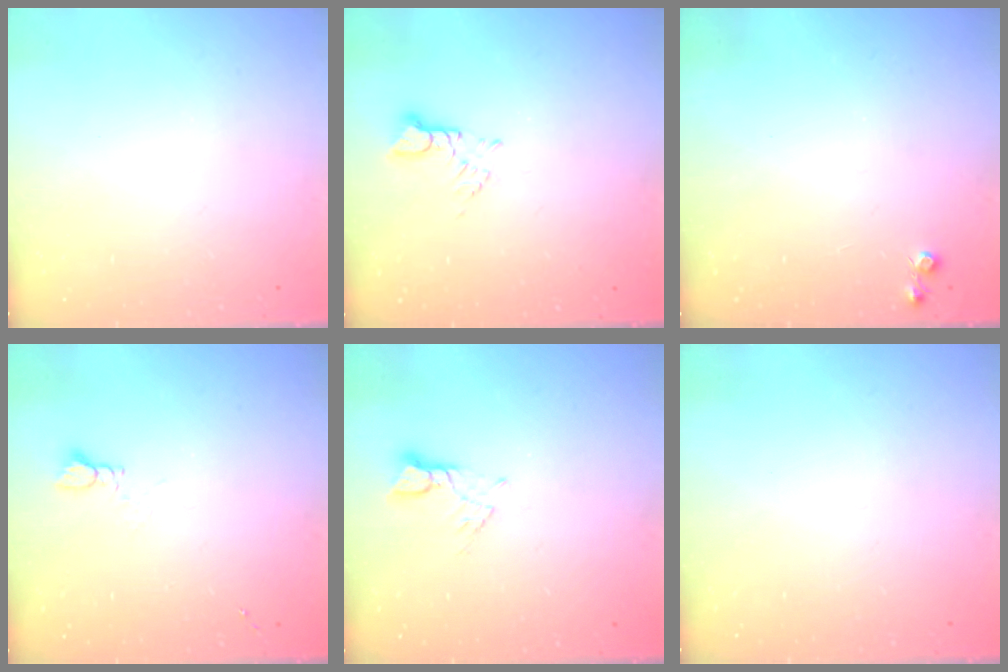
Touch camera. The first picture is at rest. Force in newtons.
{"total": 2.8, "press": 2.8, "slide": 0.5}
{"total": 3.9, "press": 3.9, "slide": 0.6}
{"total": 3.0, "press": 3.0, "slide": 0.4}
{"total": 2.6, "press": 2.6, "slide": 0.3}
{"total": 0.0}